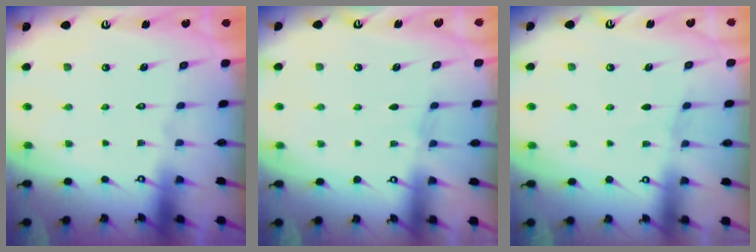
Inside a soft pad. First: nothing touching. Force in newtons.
{"total": 2.9, "press": 2.9, "slide": 0.4}
{"total": 2.7, "press": 2.7, "slide": 0.3}